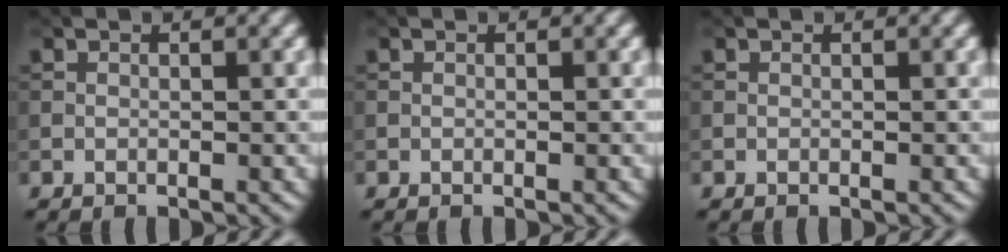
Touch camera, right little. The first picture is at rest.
{"total": 0.0}
{"total": 0.0}